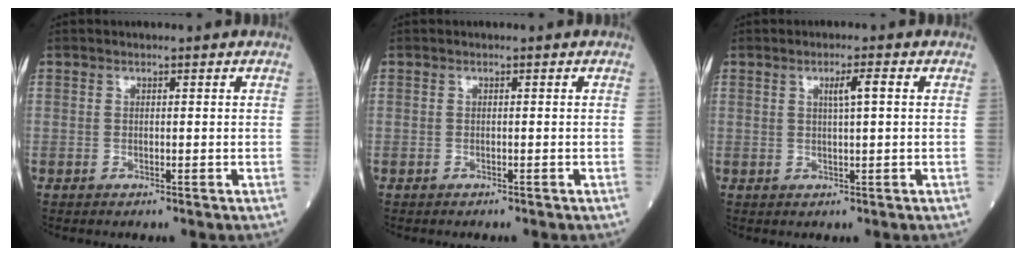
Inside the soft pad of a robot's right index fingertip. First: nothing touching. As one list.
[{"total": 0.6, "force": [-0.5, 0.2, 0.2], "torque": [-0.005, 0.000, -0.009]}, {"total": 2.6, "force": [0.7, -0.1, 2.5], "torque": [-0.043, 0.002, 0.012]}]